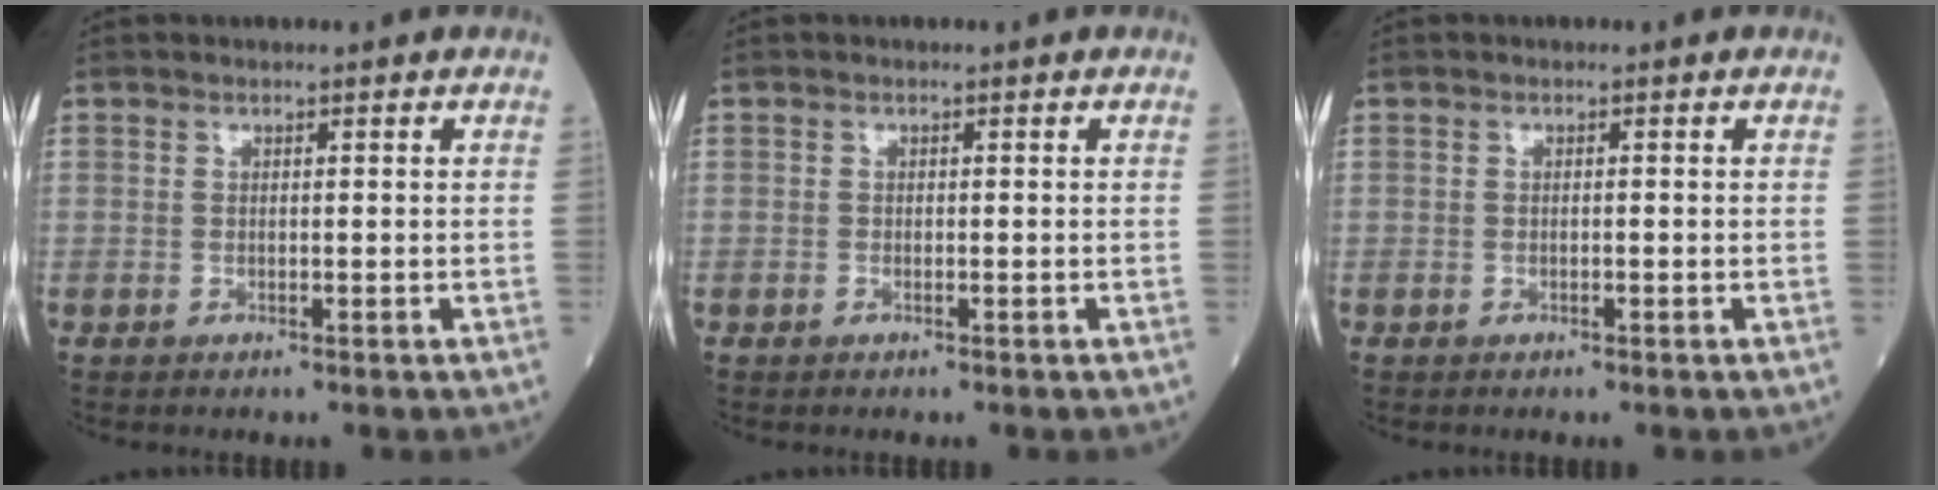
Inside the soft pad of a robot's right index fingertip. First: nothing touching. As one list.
[{"total": 0.0}, {"total": 0.0}]